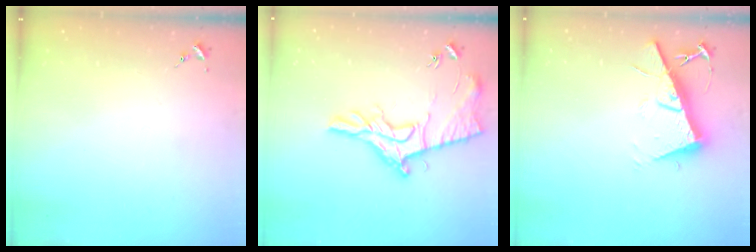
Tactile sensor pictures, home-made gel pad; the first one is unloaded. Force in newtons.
{"total": 15.3, "press": 15.3, "slide": 0.6}
{"total": 14.3, "press": 14.3, "slide": 0.4}